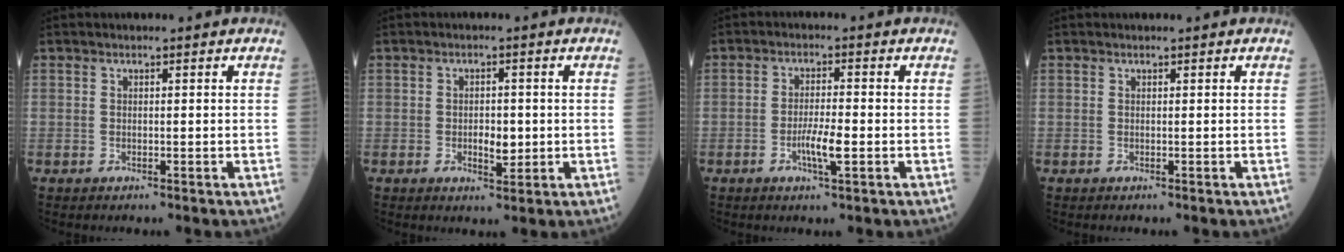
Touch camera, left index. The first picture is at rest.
{"total": 3.1, "force": [-0.4, 1.6, 2.7], "torque": [-0.044, 0.000, -0.001]}
{"total": 4.1, "force": [-1.3, 0.4, 3.9], "torque": [-0.077, -0.004, -0.025]}
{"total": 0.0}